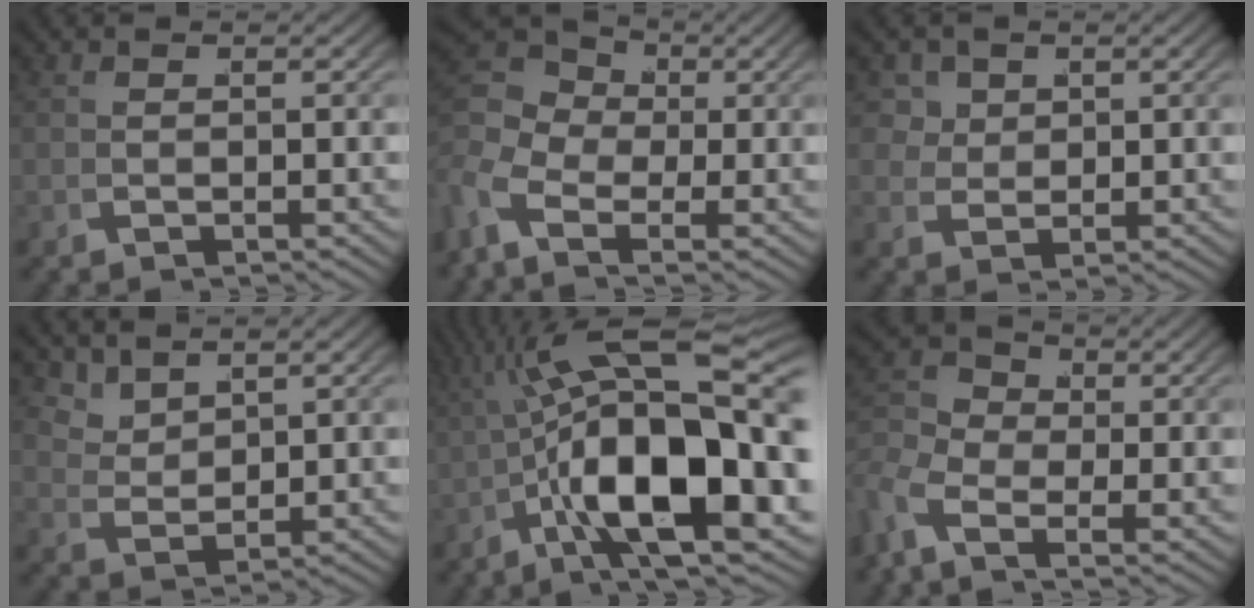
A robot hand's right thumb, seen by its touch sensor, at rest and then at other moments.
{"total": 7.5, "force": [2.6, 5.1, 4.9], "torque": [-0.102, 0.007, 0.034]}
{"total": 3.5, "force": [1.8, 2.6, 1.6], "torque": [-0.034, -0.010, 0.044]}
{"total": 2.9, "force": [2.5, 0.9, 1.1], "torque": [-0.024, -0.004, 0.060]}
{"total": 14.8, "force": [0.5, 6.9, 13.0], "torque": [-0.237, -0.034, 0.022]}
{"total": 5.4, "force": [-0.2, 3.7, 3.9], "torque": [-0.094, -0.014, -0.005]}